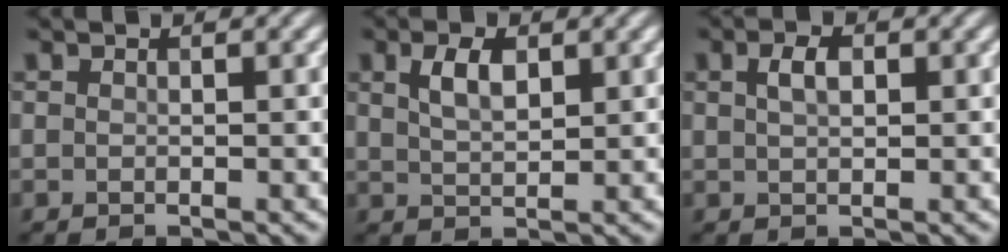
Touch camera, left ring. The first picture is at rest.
{"total": 2.8, "force": [1.2, 1.3, 2.2], "torque": [-0.047, 0.003, 0.027]}
{"total": 2.0, "force": [0.7, 1.1, 1.5], "torque": [-0.031, 0.003, 0.011]}